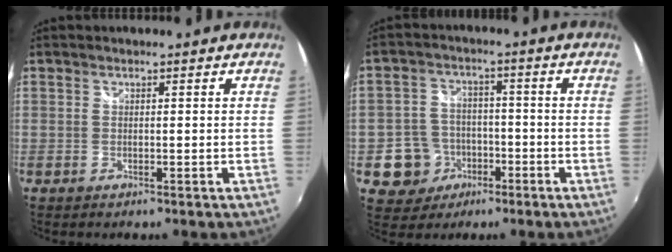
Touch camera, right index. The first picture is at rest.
{"total": 8.5, "force": [-3.4, 7.7, 1.4], "torque": [-0.053, 0.025, -0.043]}